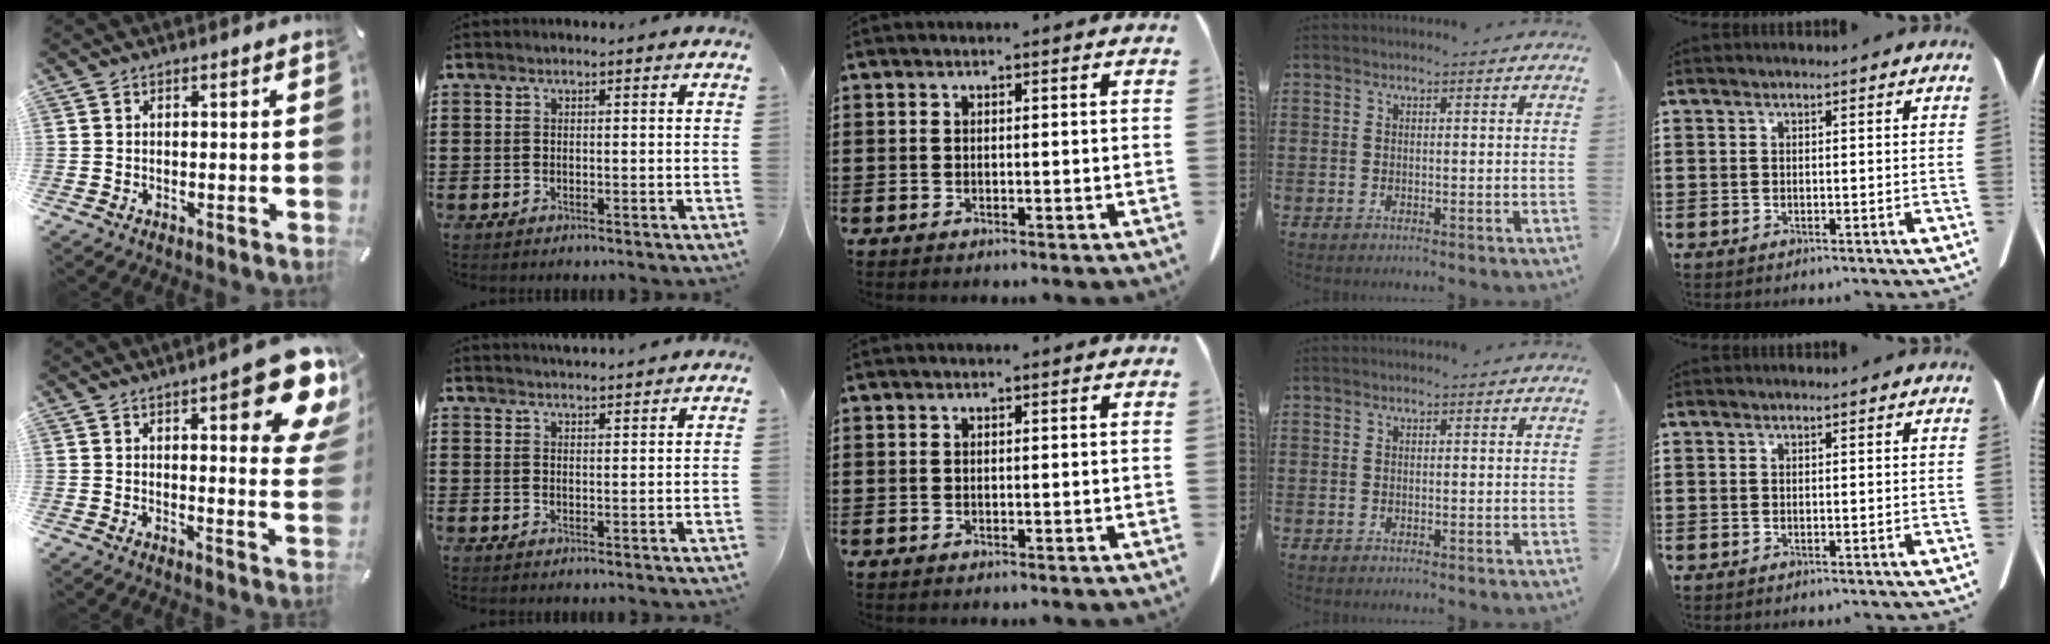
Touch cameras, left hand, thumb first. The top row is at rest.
{"thumb": {"total": 15.6, "force": [7.9, 4.6, 12.6], "torque": [-0.156, -0.053, 0.123]}, "index": {"total": 2.6, "force": [2.6, -0.2, -0.1], "torque": [-0.006, -0.007, 0.050]}}